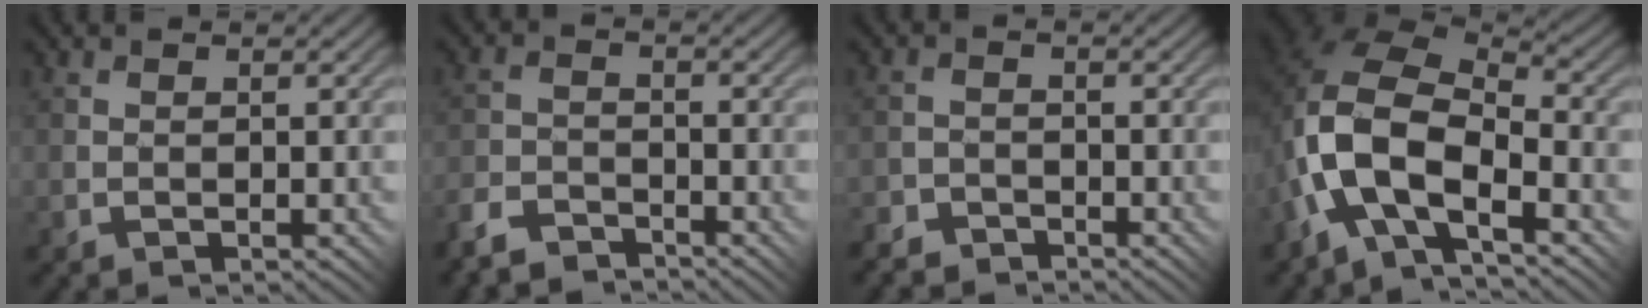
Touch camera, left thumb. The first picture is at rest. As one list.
[{"total": 5.0, "force": [-4.6, 1.6, 1.2], "torque": [-0.026, 0.000, -0.100]}, {"total": 4.1, "force": [-3.7, 1.7, 0.0], "torque": [0.013, 0.007, -0.064]}, {"total": 13.2, "force": [-4.5, 6.8, 10.3], "torque": [-0.238, -0.017, -0.087]}]